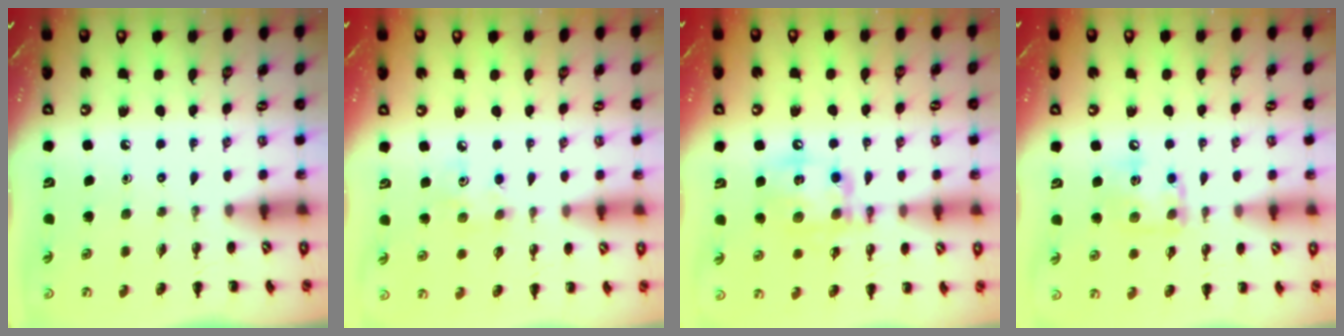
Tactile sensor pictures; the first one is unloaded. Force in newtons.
{"total": 3.5, "press": 3.4, "slide": 1.0}
{"total": 14.6, "press": 14.4, "slide": 2.4}
{"total": 10.6, "press": 10.5, "slide": 1.0}